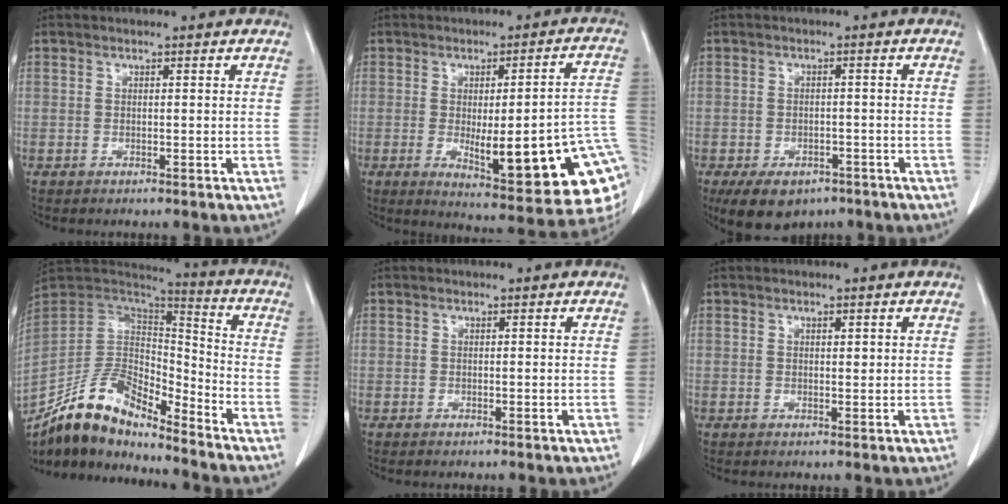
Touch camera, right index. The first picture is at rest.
{"total": 21.1, "force": [-4.6, 3.9, 20.2], "torque": [-0.185, -0.002, -0.041]}
{"total": 8.5, "force": [-5.9, 5.0, 3.7], "torque": [-0.056, 0.000, -0.085]}
{"total": 14.7, "force": [-12.9, 4.1, 5.8], "torque": [-0.101, 0.039, -0.242]}
{"total": 0.0}
{"total": 0.8, "force": [0.4, 0.3, 0.7], "torque": [-0.011, -0.002, 0.006]}